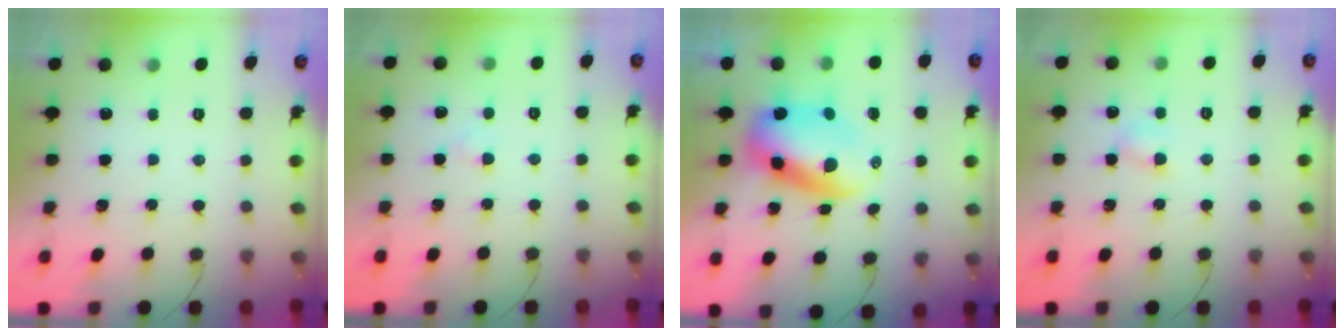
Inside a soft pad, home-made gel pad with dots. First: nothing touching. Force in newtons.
{"total": 1.2, "press": 1.0, "slide": 0.6}
{"total": 8.8, "press": 8.5, "slide": 2.0}
{"total": 4.2, "press": 4.0, "slide": 1.2}